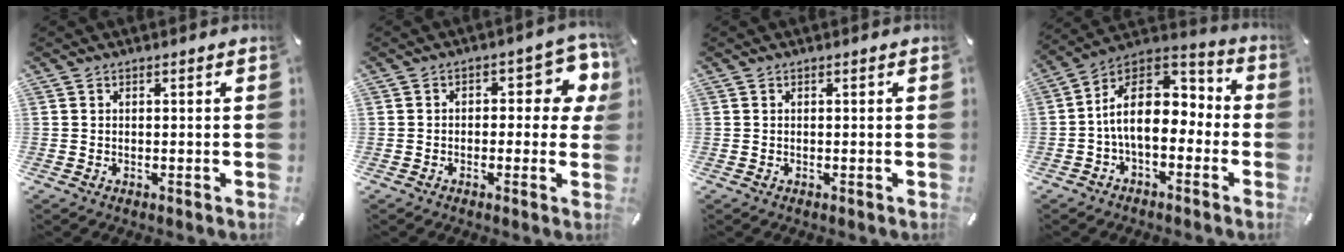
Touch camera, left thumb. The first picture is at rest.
{"total": 8.7, "force": [1.5, 4.6, 7.2], "torque": [-0.094, -0.008, 0.023]}
{"total": 0.0}
{"total": 15.2, "force": [-0.9, 10.1, 11.3], "torque": [-0.203, 0.007, -0.018]}